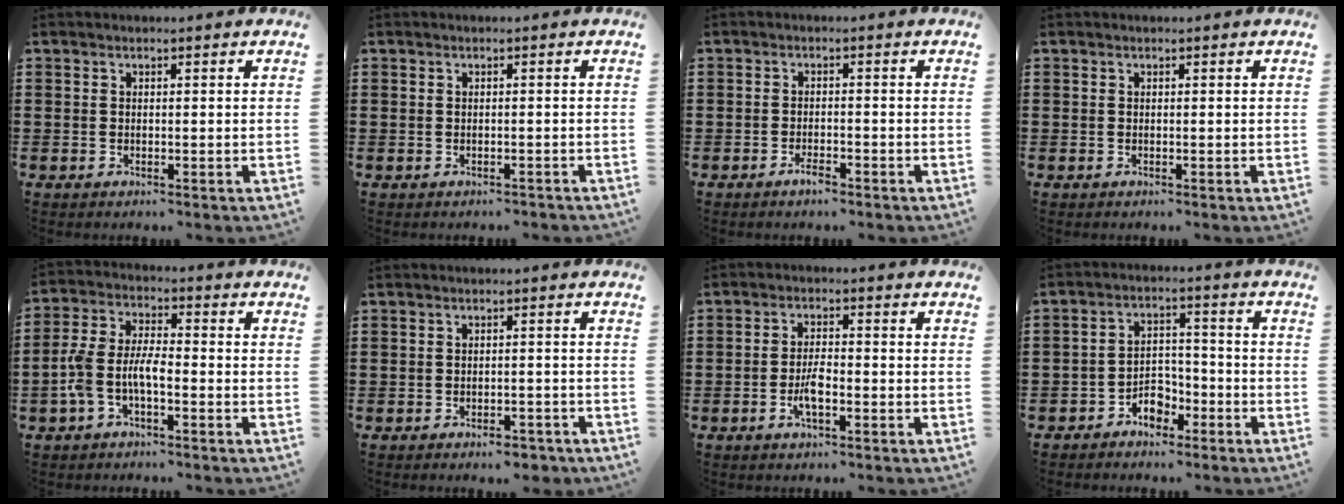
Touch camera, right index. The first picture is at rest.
{"total": 0.6, "force": [-0.5, 0.3, 0.0], "torque": [-0.001, 0.001, -0.012]}
{"total": 1.9, "force": [-1.5, 0.6, 1.0], "torque": [-0.021, -0.001, -0.028]}
{"total": 0.0}
{"total": 6.4, "force": [-2.3, 2.6, 5.3], "torque": [-0.133, -0.004, -0.051]}
{"total": 2.6, "force": [-2.4, 0.5, 0.8], "torque": [-0.017, 0.000, -0.049]}
{"total": 4.0, "force": [-1.5, 1.4, 3.5], "torque": [-0.073, 0.002, -0.032]}
{"total": 4.3, "force": [-3.3, 2.4, 1.5], "torque": [-0.028, 0.013, -0.063]}